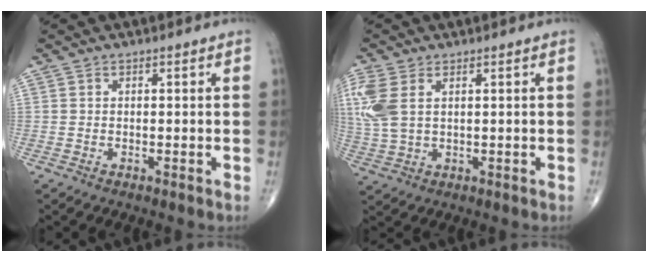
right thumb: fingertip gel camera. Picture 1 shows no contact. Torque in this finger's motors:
{"motor_torque": [0.11, 0.20, 0.77, 0.42, 0.10]}